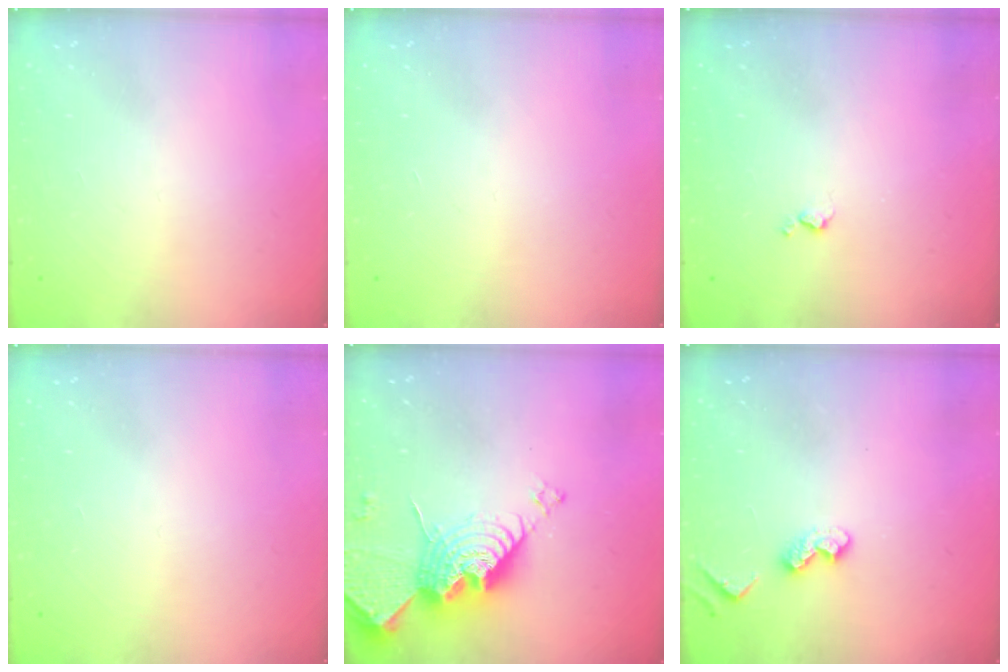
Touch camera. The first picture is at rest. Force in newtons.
{"total": 0.0}
{"total": 4.1, "press": 4.0, "slide": 0.6}
{"total": 0.0}
{"total": 17.1, "press": 17.1, "slide": 1.3}
{"total": 4.7, "press": 4.7, "slide": 0.8}